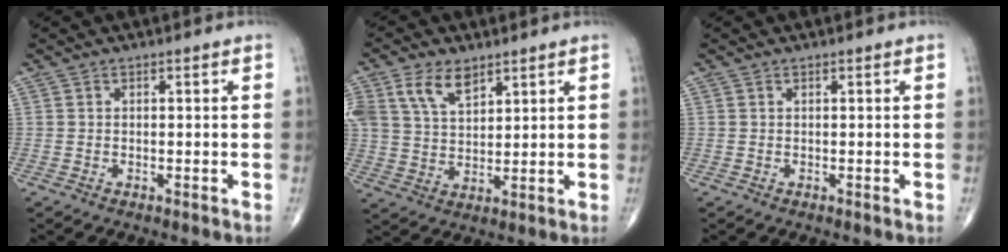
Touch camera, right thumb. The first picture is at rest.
{"total": 9.8, "force": [5.4, 5.6, 5.9], "torque": [-0.106, -0.013, 0.113]}
{"total": 0.0}